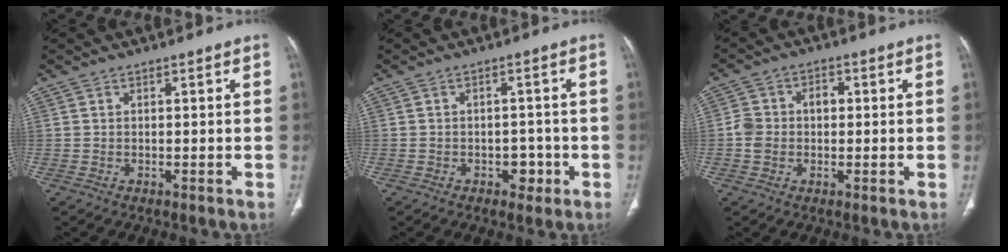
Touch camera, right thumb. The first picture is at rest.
{"total": 3.3, "force": [-1.3, 2.5, 1.8], "torque": [-0.006, 0.010, -0.016]}
{"total": 5.5, "force": [-0.2, 4.4, 3.3], "torque": [-0.054, 0.024, -0.007]}